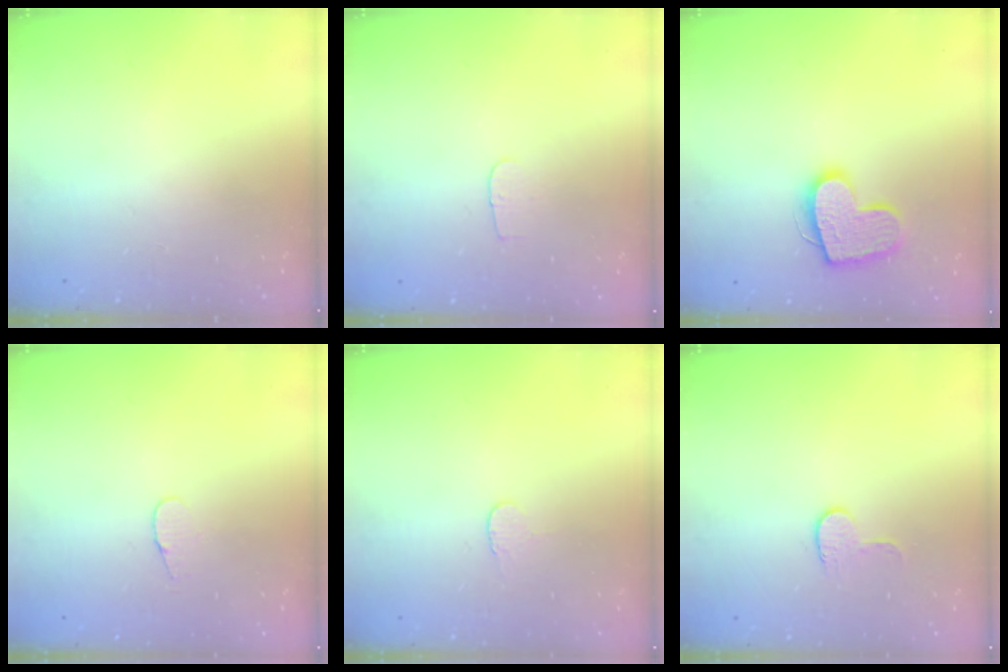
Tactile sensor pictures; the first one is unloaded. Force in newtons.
{"total": 2.9, "press": 2.8, "slide": 0.3}
{"total": 14.6, "press": 14.6, "slide": 1.1}
{"total": 4.0, "press": 4.0, "slide": 0.4}
{"total": 3.4, "press": 3.4, "slide": 0.3}
{"total": 5.4, "press": 5.4, "slide": 0.5}